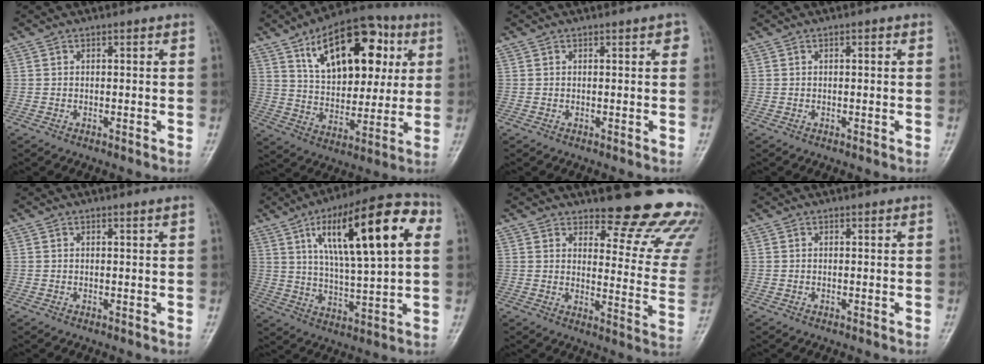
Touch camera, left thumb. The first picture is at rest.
{"total": 21.0, "force": [8.0, 11.7, 15.6], "torque": [-0.189, -0.013, 0.127]}
{"total": 1.0, "force": [0.4, 0.4, 0.9], "torque": [-0.005, 0.003, 0.000]}
{"total": 0.8, "force": [0.2, 0.2, 0.8], "torque": [-0.011, 0.003, -0.001]}
{"total": 0.6, "force": [0.3, -0.4, 0.3], "torque": [-0.013, -0.003, 0.006]}
{"total": 22.1, "force": [7.2, 6.8, 19.7], "torque": [-0.286, 0.005, 0.109]}
{"total": 19.2, "force": [15.8, 5.9, 9.1], "torque": [-0.059, -0.128, 0.175]}
{"total": 0.0}